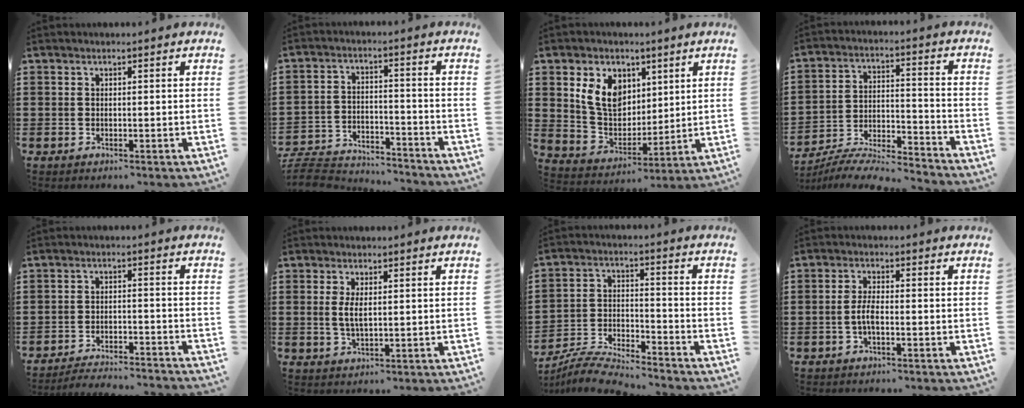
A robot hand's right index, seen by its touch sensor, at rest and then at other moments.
{"total": 6.9, "force": [-6.7, 0.9, 1.4], "torque": [-0.044, 0.004, -0.135]}
{"total": 8.4, "force": [3.5, 6.3, 4.3], "torque": [-0.111, 0.012, 0.065]}
{"total": 6.8, "force": [-6.4, 0.7, 2.0], "torque": [-0.045, -0.003, -0.130]}
{"total": 3.5, "force": [-3.5, 0.0, 0.4], "torque": [-0.013, 0.002, -0.074]}
{"total": 3.1, "force": [0.5, 1.1, 2.9], "torque": [-0.065, 0.001, 0.004]}
{"total": 6.3, "force": [-6.2, 0.3, 1.2], "torque": [-0.038, -0.001, -0.124]}
{"total": 3.1, "force": [-0.9, 1.0, 2.9], "torque": [-0.066, 0.000, -0.022]}